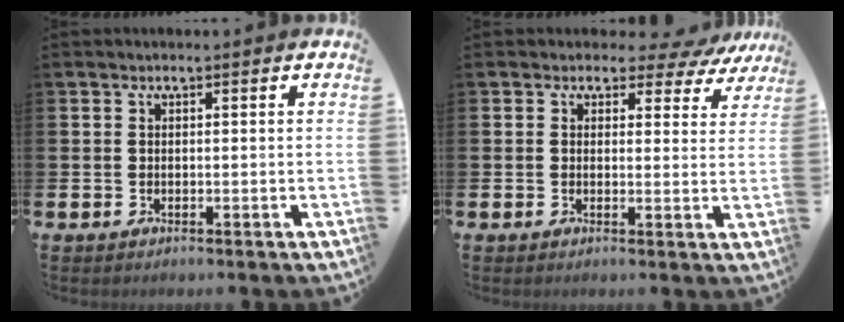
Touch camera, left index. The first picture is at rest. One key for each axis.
{"total": 2.8, "fx": 2.2, "fy": 1.7, "fz": 0.6, "tx": -0.015, "ty": -0.013, "tz": 0.031}